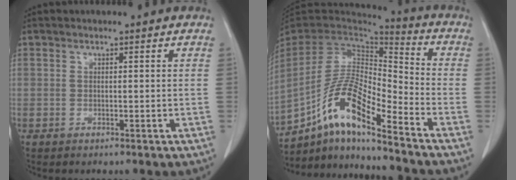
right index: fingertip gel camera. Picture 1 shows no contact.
{"total": 15.2, "force": [-9.4, 2.8, 11.7], "torque": [-0.228, 0.006, -0.171]}